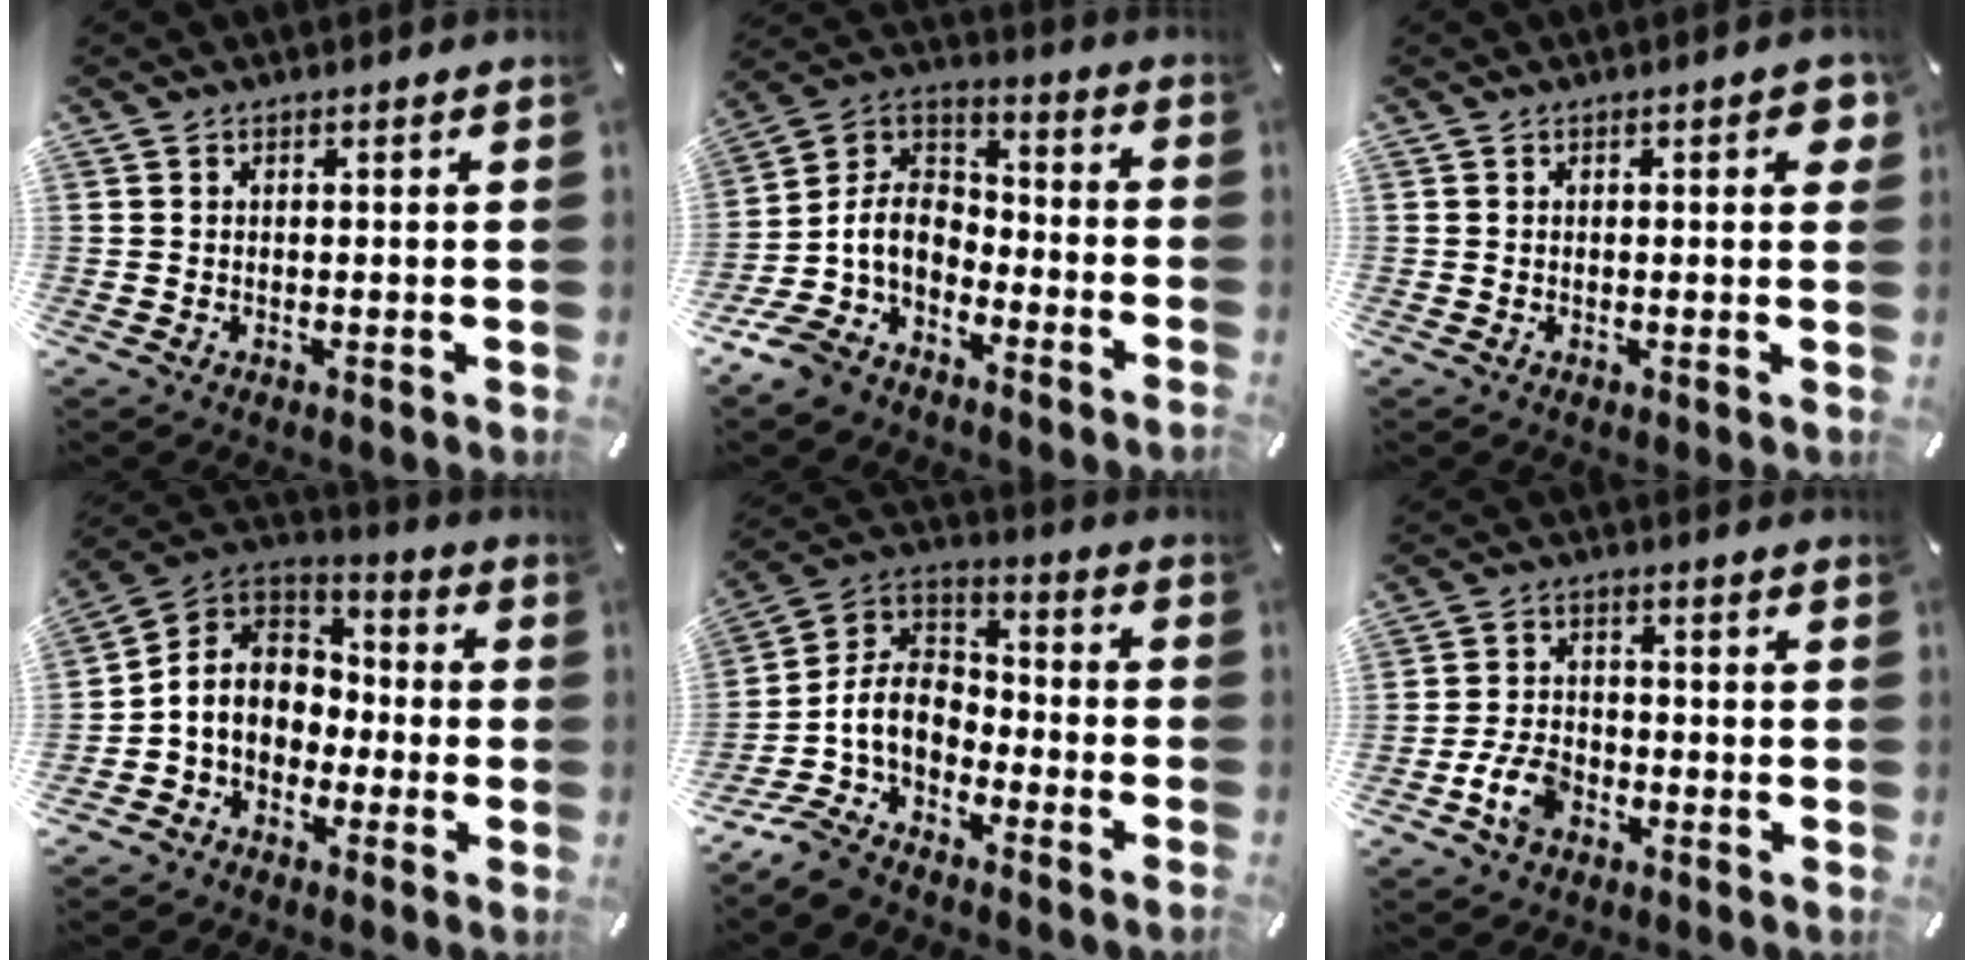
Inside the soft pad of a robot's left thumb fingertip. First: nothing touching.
{"total": 10.3, "force": [-5.2, 6.9, 5.5], "torque": [-0.144, 0.006, -0.105]}
{"total": 2.7, "force": [0.3, 1.0, 2.4], "torque": [-0.031, 0.001, 0.000]}
{"total": 9.0, "force": [-2.4, 8.1, 3.2], "torque": [-0.097, 0.012, -0.044]}
{"total": 10.7, "force": [-6.4, 6.2, 5.9], "torque": [-0.153, 0.008, -0.130]}
{"total": 7.0, "force": [-3.5, 4.8, 3.7], "torque": [-0.082, 0.017, -0.065]}